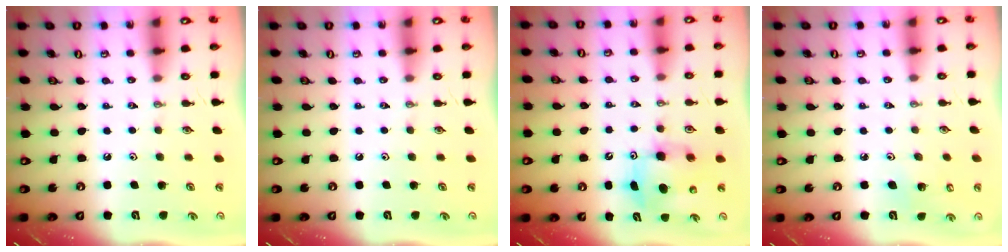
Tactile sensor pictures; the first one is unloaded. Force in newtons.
{"total": 0.0}
{"total": 7.0, "press": 6.8, "slide": 1.6}
{"total": 4.5, "press": 4.3, "slide": 1.2}